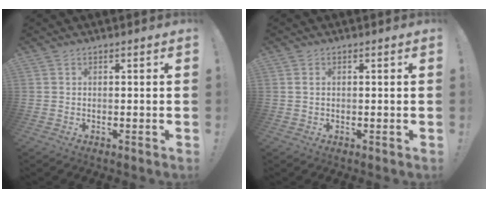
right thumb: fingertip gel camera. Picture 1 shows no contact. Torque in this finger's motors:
{"motor_torque": [0.02, -0.31, 0.29, -0.12, 0.06]}